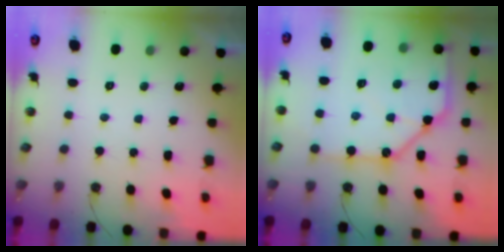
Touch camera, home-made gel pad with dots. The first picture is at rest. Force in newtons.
{"total": 18.0, "press": 17.9, "slide": 1.5}